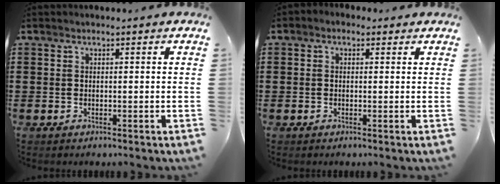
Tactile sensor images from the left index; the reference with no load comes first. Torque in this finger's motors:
{"motor_torque": [2.14, 0.00, 0.17, 0.07]}